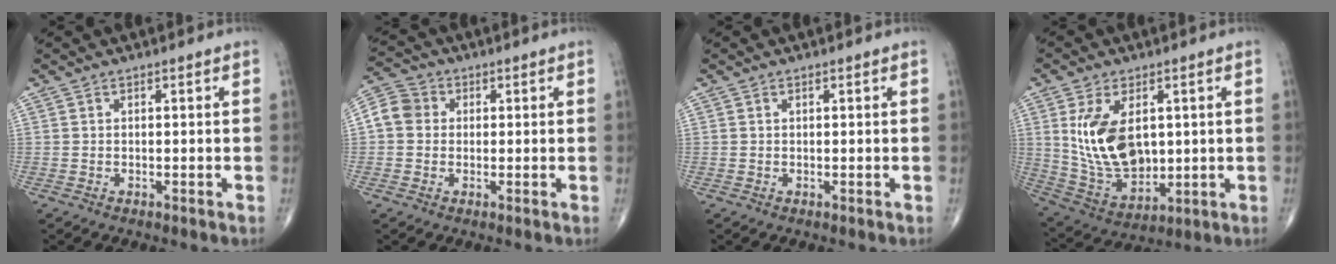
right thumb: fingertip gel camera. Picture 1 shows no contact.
{"total": 5.9, "force": [0.4, 5.3, 2.6], "torque": [-0.040, 0.016, -0.003]}
{"total": 0.0}
{"total": 14.7, "force": [2.6, 8.7, 11.5], "torque": [-0.197, -0.016, 0.067]}